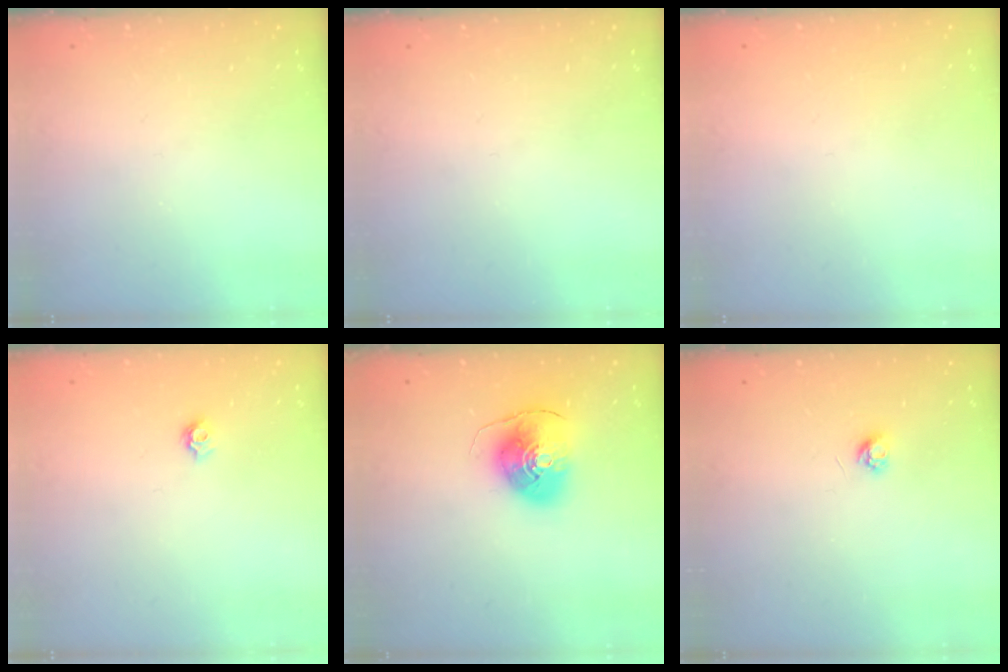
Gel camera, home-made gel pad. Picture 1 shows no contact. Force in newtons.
{"total": 0.0}
{"total": 0.7, "press": 0.7, "slide": 0.3}
{"total": 4.6, "press": 4.6, "slide": 0.6}
{"total": 10.2, "press": 10.1, "slide": 1.5}
{"total": 3.7, "press": 3.7, "slide": 0.3}